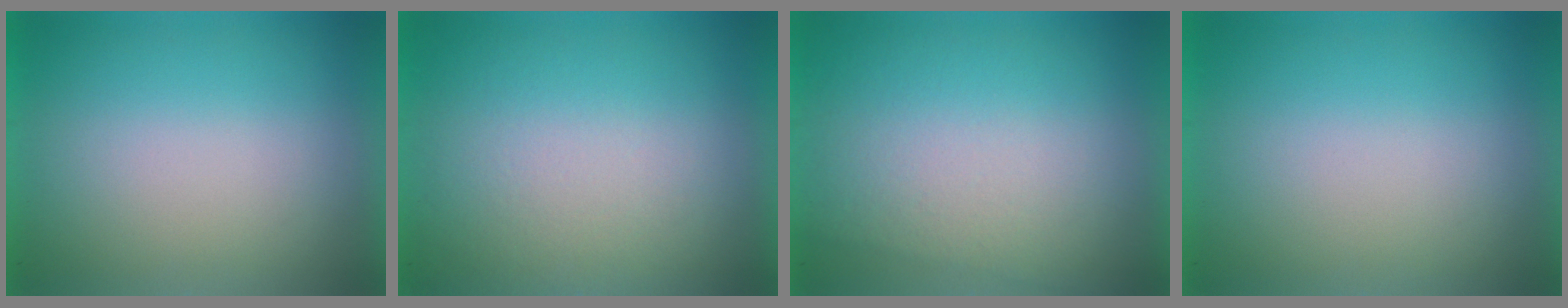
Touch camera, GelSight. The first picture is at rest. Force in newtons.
{"total": 4.1}
{"total": 3.0}
{"total": 0.0}